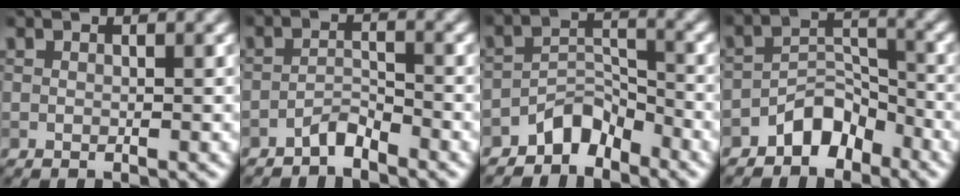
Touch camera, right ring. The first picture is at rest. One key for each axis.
{"total": 1.9, "fx": -1.7, "fy": 0.4, "fz": 0.6, "tx": -0.013, "ty": 0.009, "tz": -0.035}
{"total": 3.6, "fx": -3.0, "fy": 1.7, "fz": 1.1, "tx": -0.010, "ty": 0.015, "tz": -0.060}
{"total": 3.8, "fx": -2.8, "fy": 2.1, "fz": 1.4, "tx": -0.012, "ty": 0.016, "tz": -0.053}